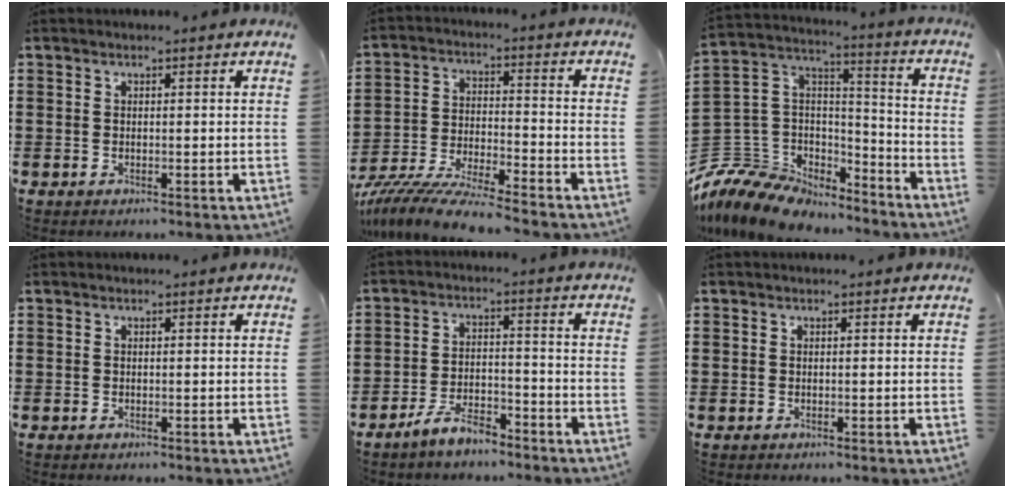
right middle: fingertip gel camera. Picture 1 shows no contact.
{"total": 8.4, "force": [-8.1, -0.2, 2.4], "torque": [-0.052, -0.001, -0.161]}
{"total": 11.1, "force": [-9.1, 5.7, 2.5], "torque": [-0.094, 0.010, -0.184]}
{"total": 0.0}
{"total": 5.6, "force": [-4.9, 1.4, 2.5], "torque": [-0.052, 0.006, -0.095]}
{"total": 0.0}